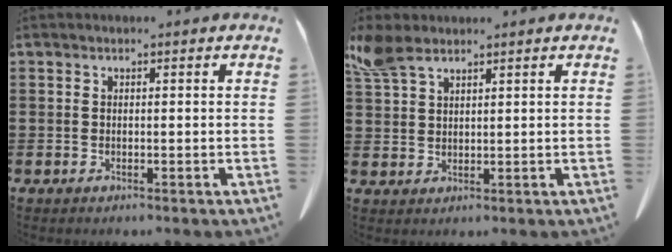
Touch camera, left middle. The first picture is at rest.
{"total": 4.4, "force": [3.3, 2.1, 2.1], "torque": [-0.054, 0.002, 0.062]}